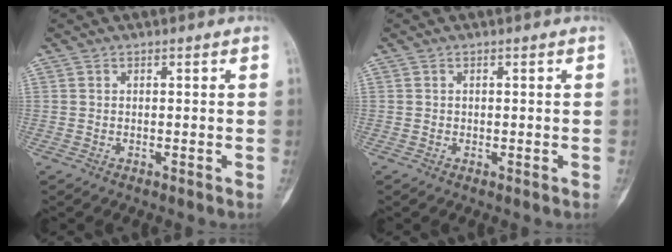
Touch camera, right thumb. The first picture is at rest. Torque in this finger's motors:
{"motor_torque": [1.13, 1.16, 0.42, -0.37, 0.00]}